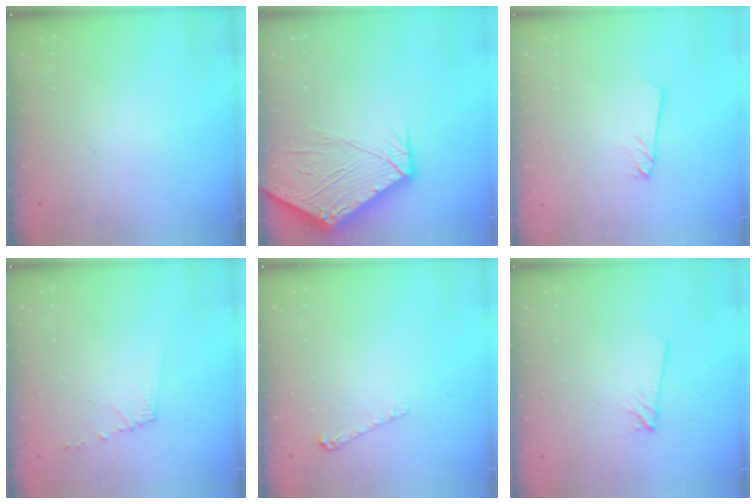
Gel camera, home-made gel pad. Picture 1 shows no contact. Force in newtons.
{"total": 17.6, "press": 17.4, "slide": 2.3}
{"total": 2.2, "press": 2.2, "slide": 0.1}
{"total": 5.8, "press": 5.8, "slide": 0.6}
{"total": 4.2, "press": 4.2, "slide": 0.5}
{"total": 3.8, "press": 3.7, "slide": 0.6}